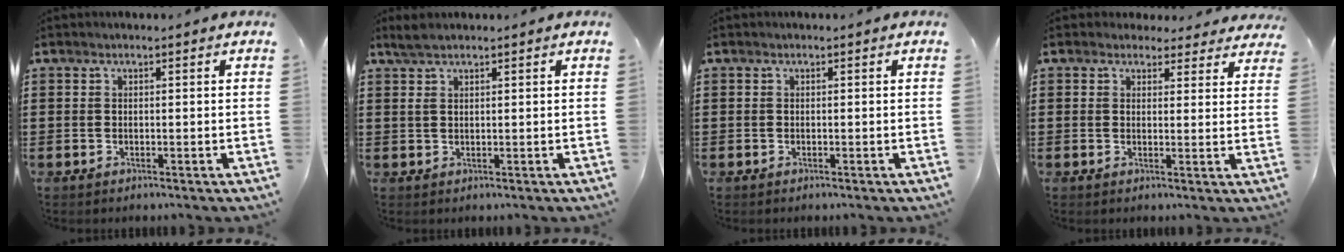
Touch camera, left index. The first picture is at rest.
{"total": 2.1, "force": [1.4, 0.6, 1.5], "torque": [-0.033, 0.004, 0.025]}
{"total": 0.0}
{"total": 3.0, "force": [2.8, 1.1, 0.5], "torque": [-0.011, -0.007, 0.050]}